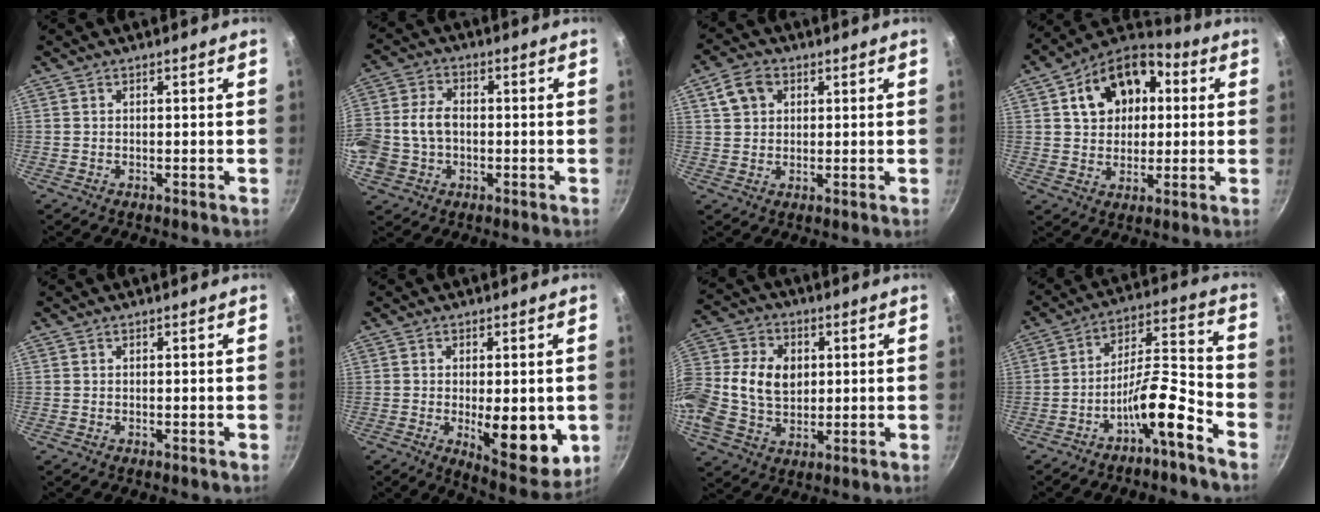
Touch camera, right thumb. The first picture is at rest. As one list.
[{"total": 12.2, "force": [-1.1, 9.2, 7.9], "torque": [-0.170, 0.032, -0.026]}, {"total": 5.9, "force": [2.1, 4.6, 3.0], "torque": [-0.041, 0.006, 0.034]}, {"total": 16.7, "force": [4.0, 12.1, 10.7], "torque": [-0.144, 0.025, 0.054]}, {"total": 0.0}, {"total": 13.0, "force": [-1.9, 5.3, 11.7], "torque": [-0.130, -0.017, -0.015]}, {"total": 19.5, "force": [1.3, 14.7, 12.7], "torque": [-0.274, 0.035, 0.019]}, {"total": 10.5, "force": [-6.5, 2.0, 8.0], "torque": [-0.137, 0.066, -0.110]}]